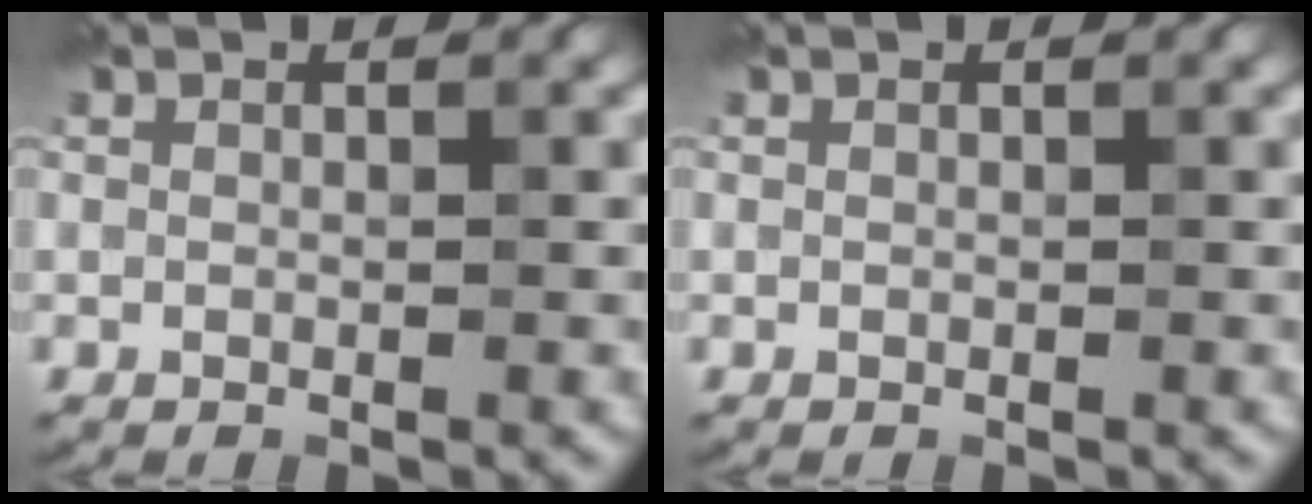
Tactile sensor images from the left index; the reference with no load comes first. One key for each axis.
{"total": 0.0}